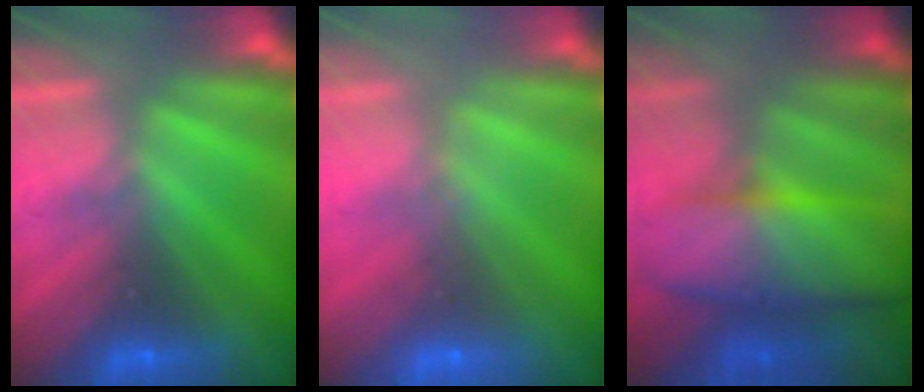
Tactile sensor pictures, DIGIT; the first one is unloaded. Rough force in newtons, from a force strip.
{"total": 1.6}
{"total": 7.7}